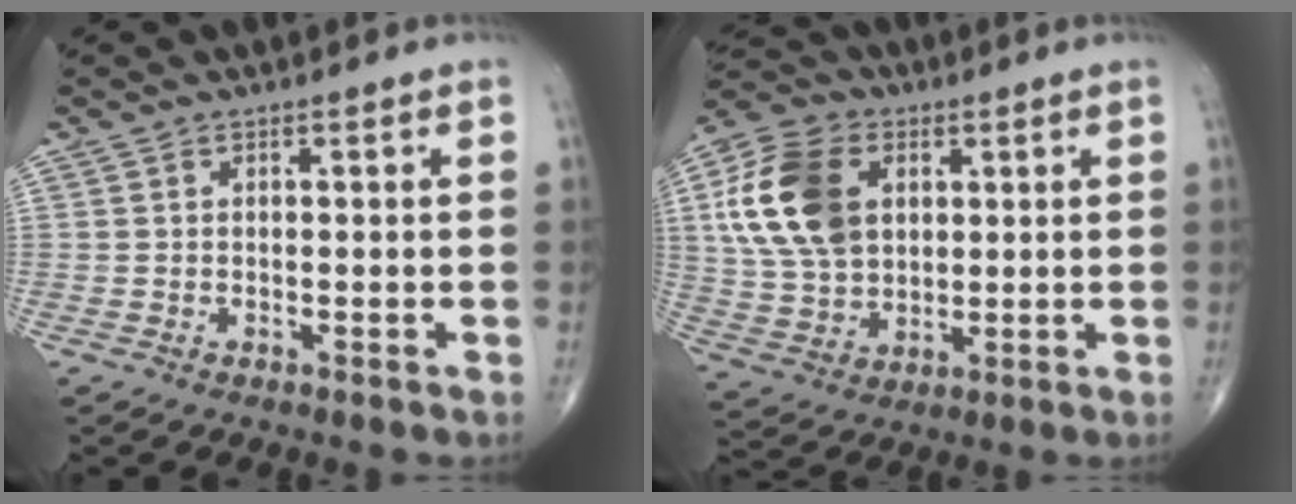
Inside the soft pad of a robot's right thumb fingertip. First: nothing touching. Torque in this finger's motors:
{"motor_torque": [2.19, 2.26, 0.92, -0.05, 0.17]}